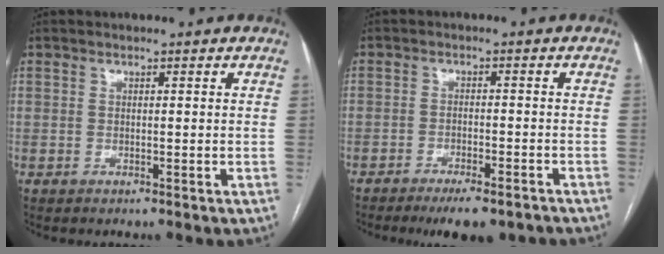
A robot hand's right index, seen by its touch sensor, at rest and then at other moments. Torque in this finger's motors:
{"motor_torque": [1.24, -0.90, 0.27, 0.05]}